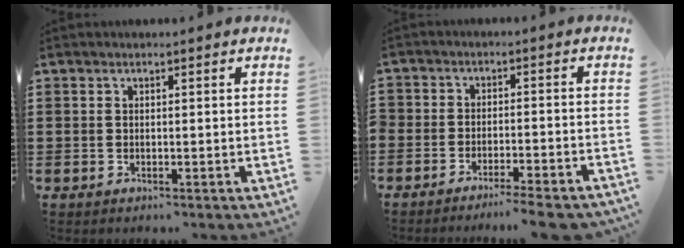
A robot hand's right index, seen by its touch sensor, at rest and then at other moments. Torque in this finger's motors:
{"motor_torque": [0.83, -0.74, -0.05, -0.03]}